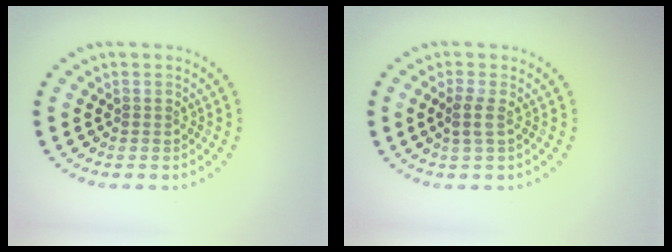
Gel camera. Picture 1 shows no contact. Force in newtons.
{"total": 1.5, "press": 1.3, "slide": 0.8}